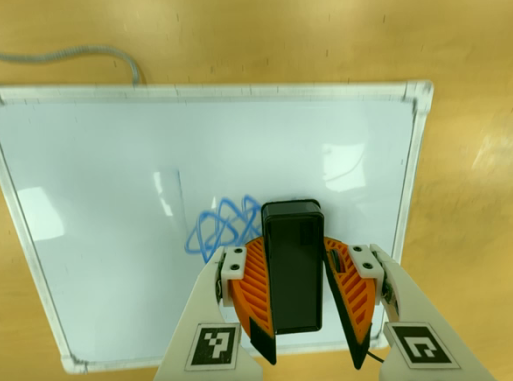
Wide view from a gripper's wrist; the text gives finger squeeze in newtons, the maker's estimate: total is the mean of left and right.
{"total": 9.1, "left": 10.2, "right": 7.9}